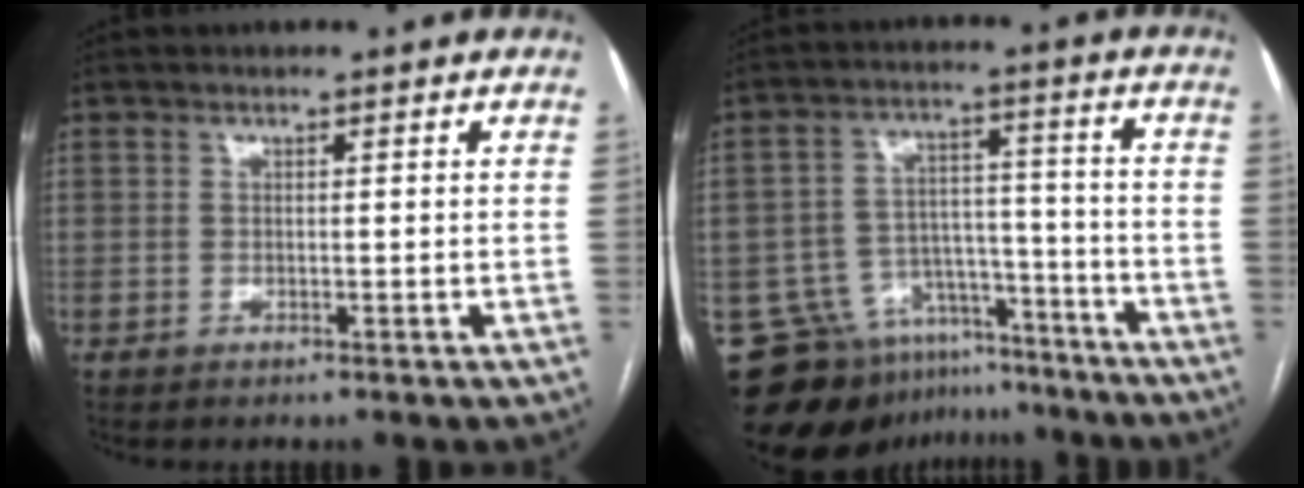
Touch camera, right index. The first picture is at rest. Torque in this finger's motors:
{"motor_torque": [0.55, -1.60, -0.76, -0.21]}